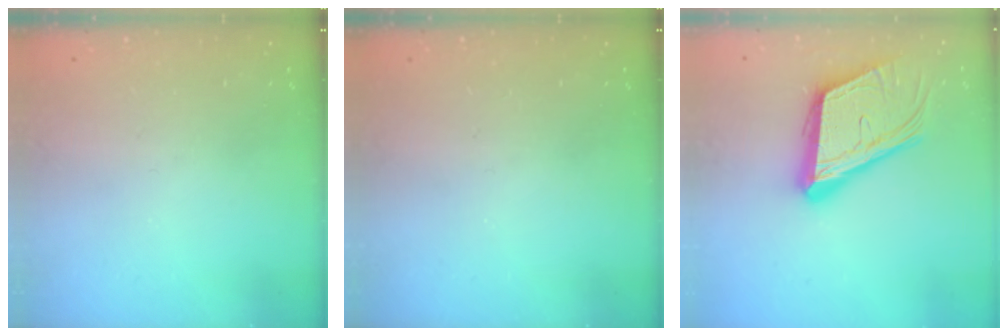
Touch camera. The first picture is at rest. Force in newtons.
{"total": 0.0}
{"total": 20.0, "press": 19.6, "slide": 3.9}